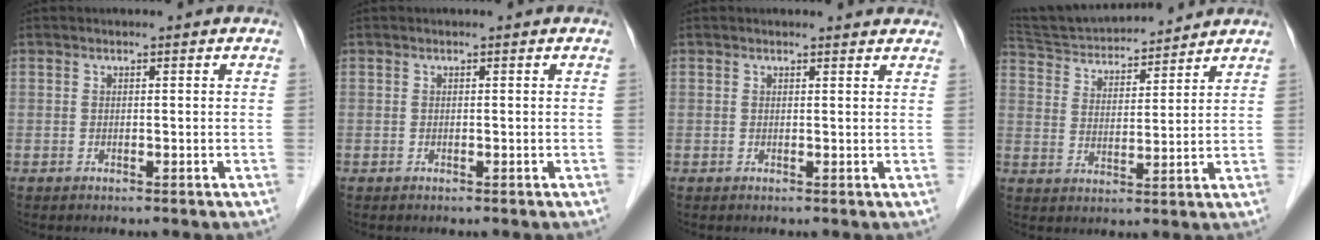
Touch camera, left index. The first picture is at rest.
{"total": 0.0}
{"total": 3.2, "force": [3.1, 0.7, 0.4], "torque": [-0.004, 0.000, 0.023]}
{"total": 14.9, "force": [14.0, 2.6, 4.5], "torque": [-0.082, 0.029, 0.236]}